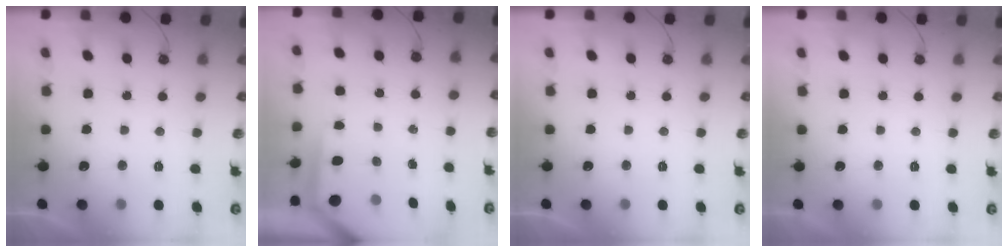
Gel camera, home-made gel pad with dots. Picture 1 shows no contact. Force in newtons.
{"total": 3.9, "press": 3.9, "slide": 0.2}
{"total": 0.0}
{"total": 0.0}